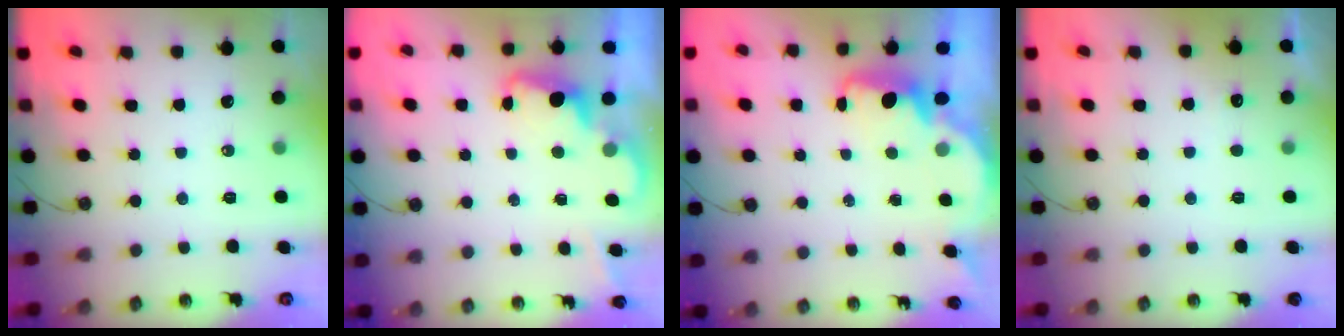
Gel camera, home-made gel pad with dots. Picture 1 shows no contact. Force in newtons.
{"total": 2.5, "press": 2.4, "slide": 0.5}
{"total": 2.3, "press": 2.2, "slide": 0.6}
{"total": 3.6, "press": 3.4, "slide": 1.1}